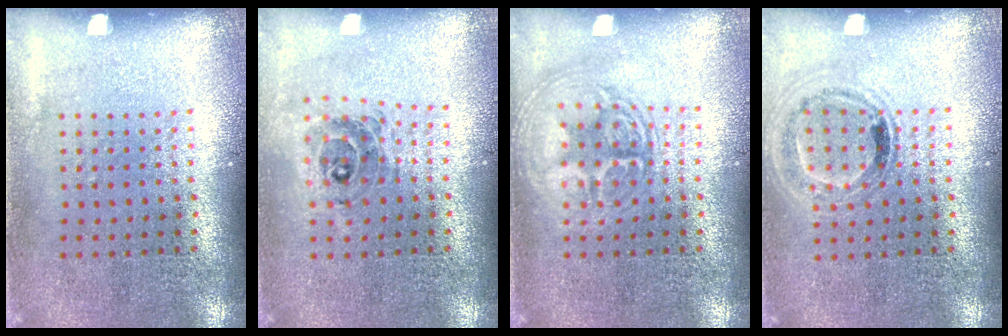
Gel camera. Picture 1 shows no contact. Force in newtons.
{"total": 0.6, "press": 0.6, "slide": 0.2}
{"total": 3.0, "press": 3.0, "slide": 0.4}
{"total": 1.0, "press": 0.9, "slide": 0.4}